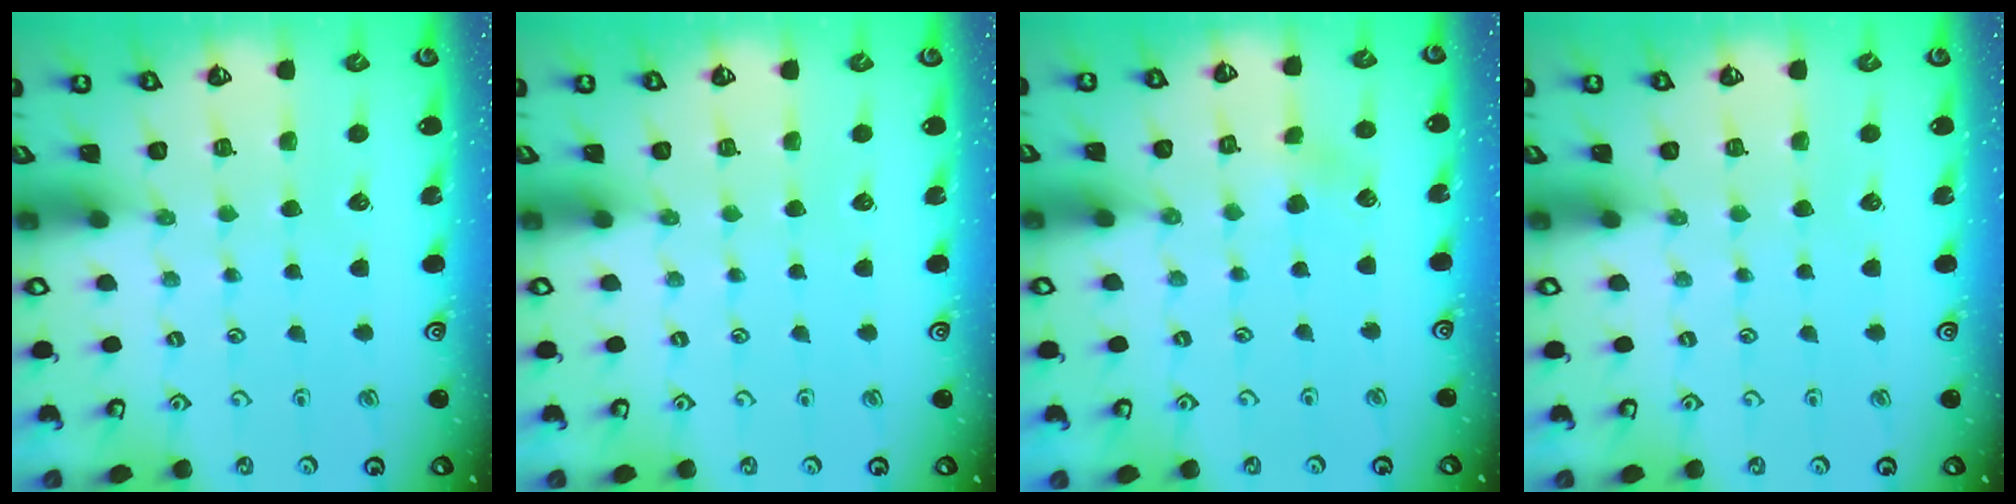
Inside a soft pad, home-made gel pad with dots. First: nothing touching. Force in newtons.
{"total": 0.0}
{"total": 3.0, "press": 3.0, "slide": 0.3}
{"total": 0.0}